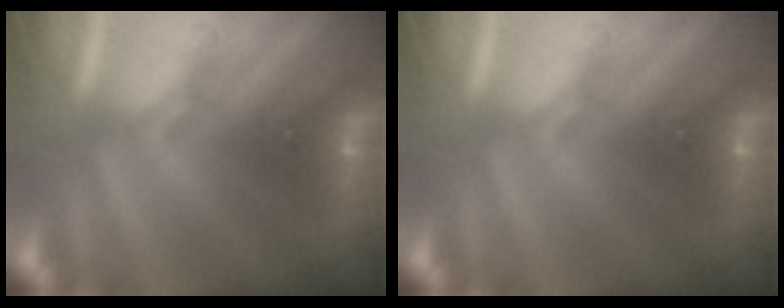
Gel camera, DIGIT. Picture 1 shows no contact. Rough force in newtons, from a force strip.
{"total": 0.0}